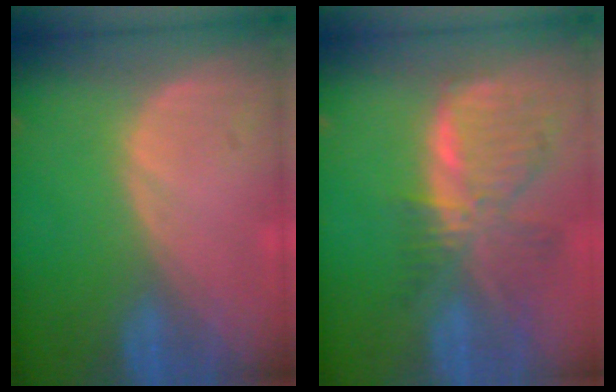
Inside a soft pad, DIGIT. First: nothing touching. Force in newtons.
{"total": 8.4, "press": 7.4, "slide": 4.1}